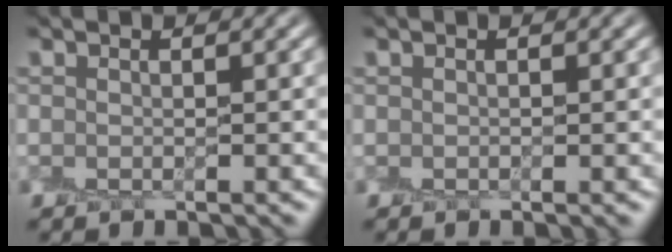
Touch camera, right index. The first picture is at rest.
{"total": 0.0}